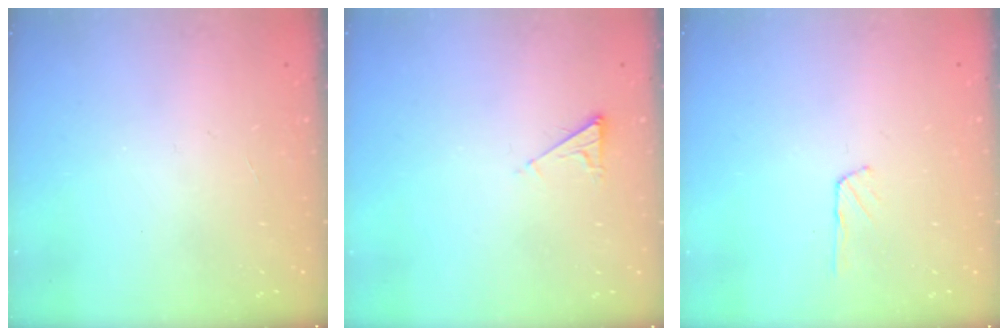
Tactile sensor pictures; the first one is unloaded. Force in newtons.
{"total": 2.9, "press": 2.9, "slide": 0.5}
{"total": 3.2, "press": 3.2, "slide": 0.2}